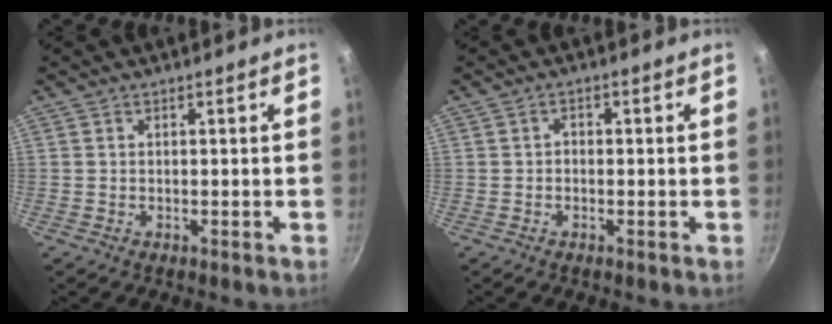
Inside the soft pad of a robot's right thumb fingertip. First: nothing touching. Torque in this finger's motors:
{"motor_torque": [-0.14, -0.14, 0.03, 0.19, 0.06]}